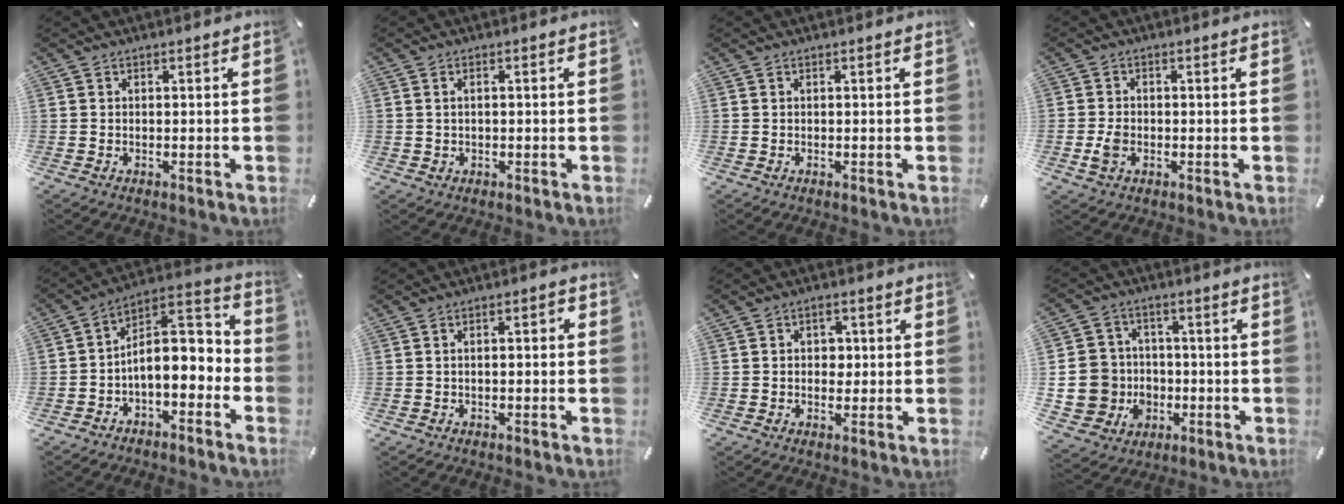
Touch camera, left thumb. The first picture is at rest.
{"total": 1.9, "force": [0.2, 1.2, 1.4], "torque": [-0.022, 0.002, 0.001]}
{"total": 0.0}
{"total": 3.3, "force": [-0.8, 2.5, 2.0], "torque": [-0.041, 0.002, -0.015]}
{"total": 10.2, "force": [-1.0, 6.9, 7.4], "torque": [-0.097, -0.013, -0.017]}
{"total": 2.3, "force": [-1.1, 1.0, 1.8], "torque": [-0.031, 0.010, -0.022]}
{"total": 4.3, "force": [-0.1, 3.5, 2.5], "torque": [-0.027, 0.000, -0.010]}
{"total": 13.4, "force": [-2.5, 12.4, 4.3], "torque": [-0.091, 0.020, -0.037]}